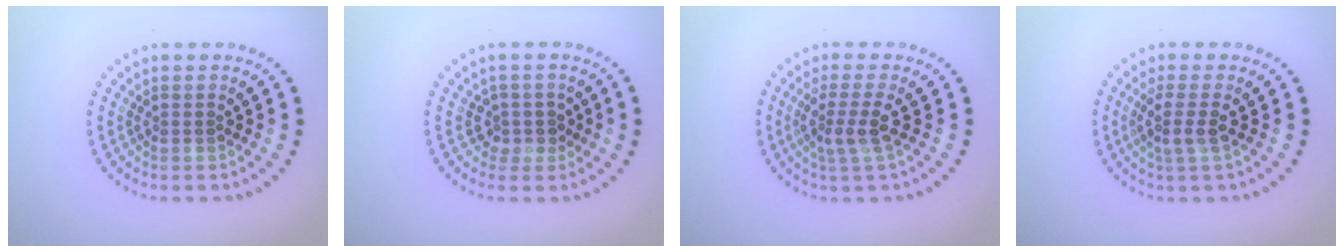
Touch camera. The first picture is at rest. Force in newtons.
{"total": 1.9, "press": 1.4, "slide": 1.3}
{"total": 2.7, "press": 1.9, "slide": 1.8}
{"total": 2.4, "press": 1.8, "slide": 1.5}